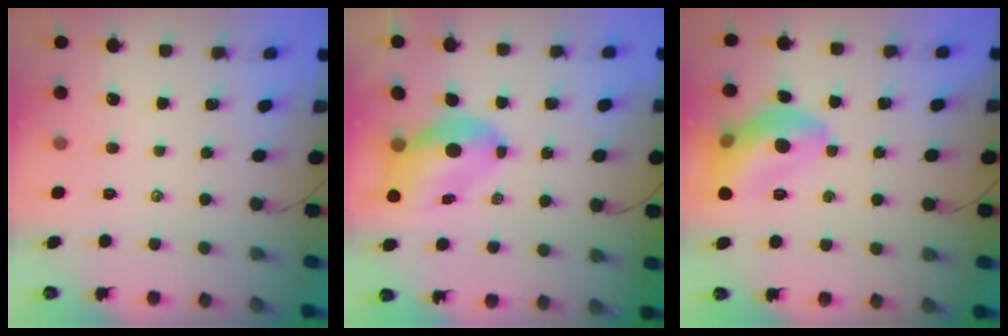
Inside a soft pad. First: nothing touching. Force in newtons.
{"total": 7.4, "press": 7.1, "slide": 2.2}
{"total": 13.9, "press": 13.8, "slide": 1.0}